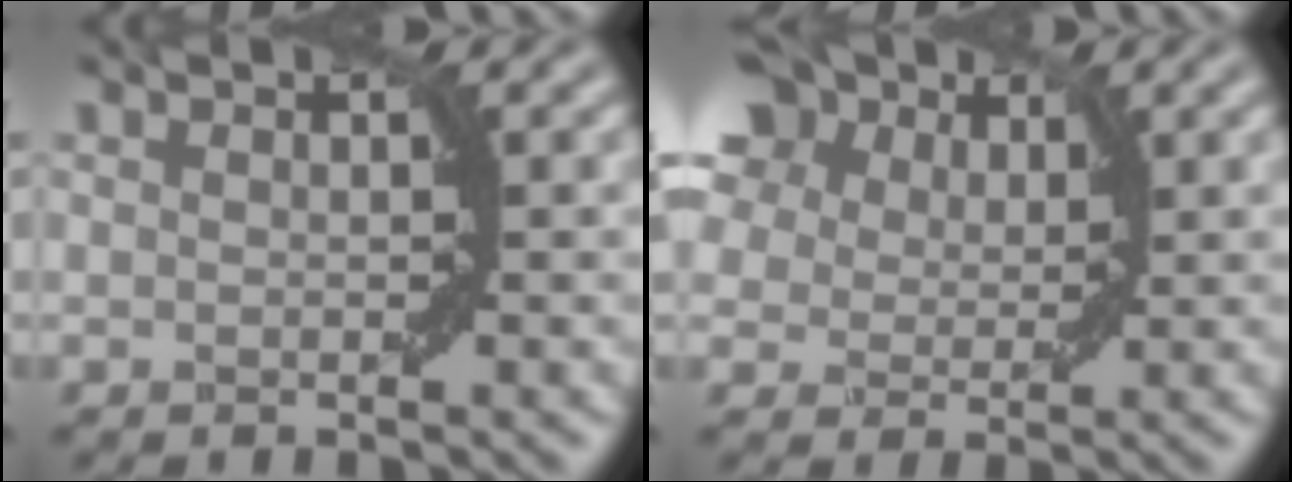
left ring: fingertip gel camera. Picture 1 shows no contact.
{"total": 14.1, "force": [7.8, 9.2, 7.2], "torque": [-0.172, 0.049, 0.136]}